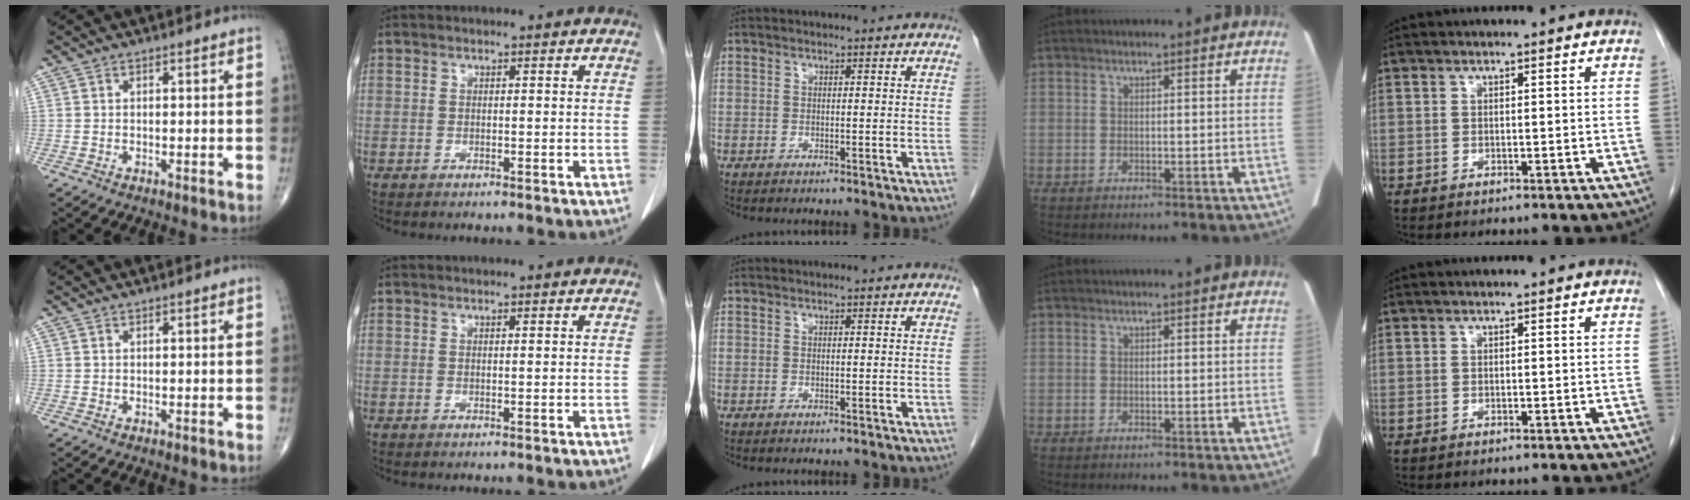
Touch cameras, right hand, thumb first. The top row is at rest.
{}